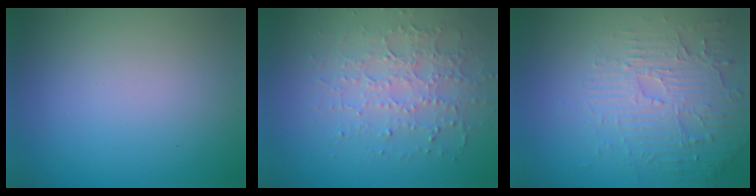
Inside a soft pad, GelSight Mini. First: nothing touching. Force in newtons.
{"total": 3.5, "press": 3.4, "slide": 0.9}
{"total": 5.9, "press": 3.7, "slide": 4.6}